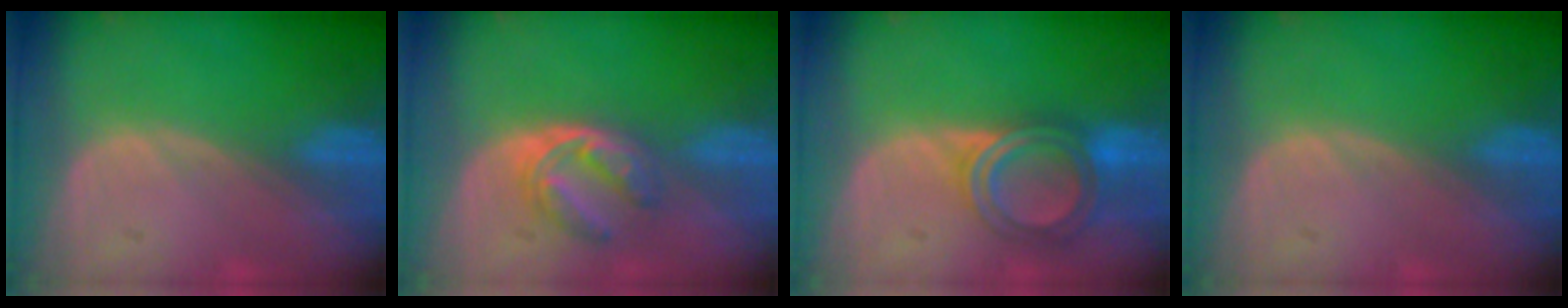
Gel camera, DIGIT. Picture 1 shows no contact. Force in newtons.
{"total": 5.8, "press": 5.0, "slide": 3.0}
{"total": 5.9, "press": 5.6, "slide": 1.6}
{"total": 0.0}